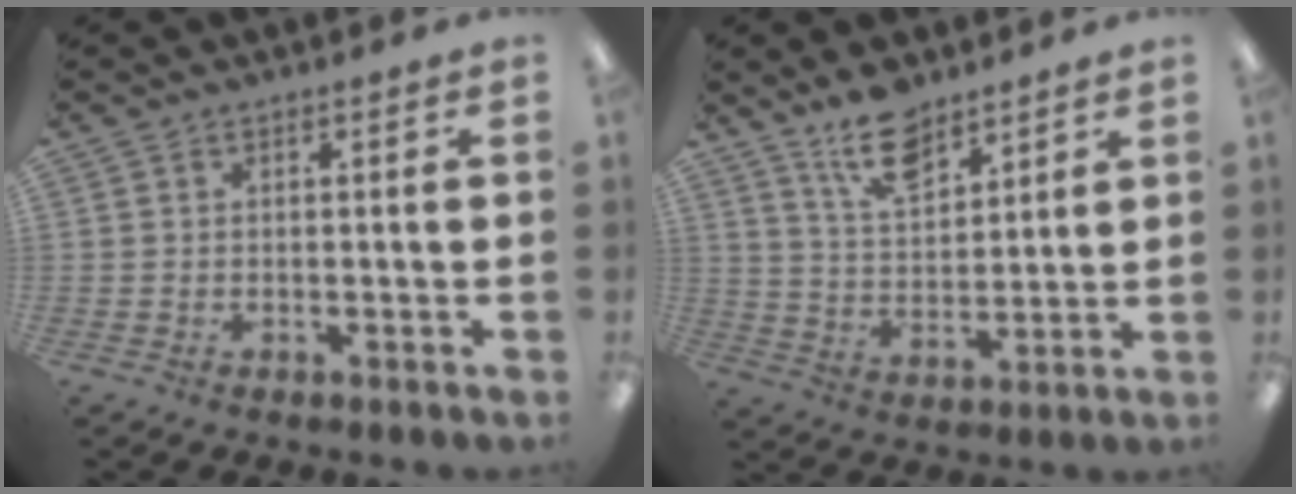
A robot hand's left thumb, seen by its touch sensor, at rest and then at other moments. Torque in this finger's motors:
{"motor_torque": [-0.09, -0.15, 0.13, -0.17, 0.13]}